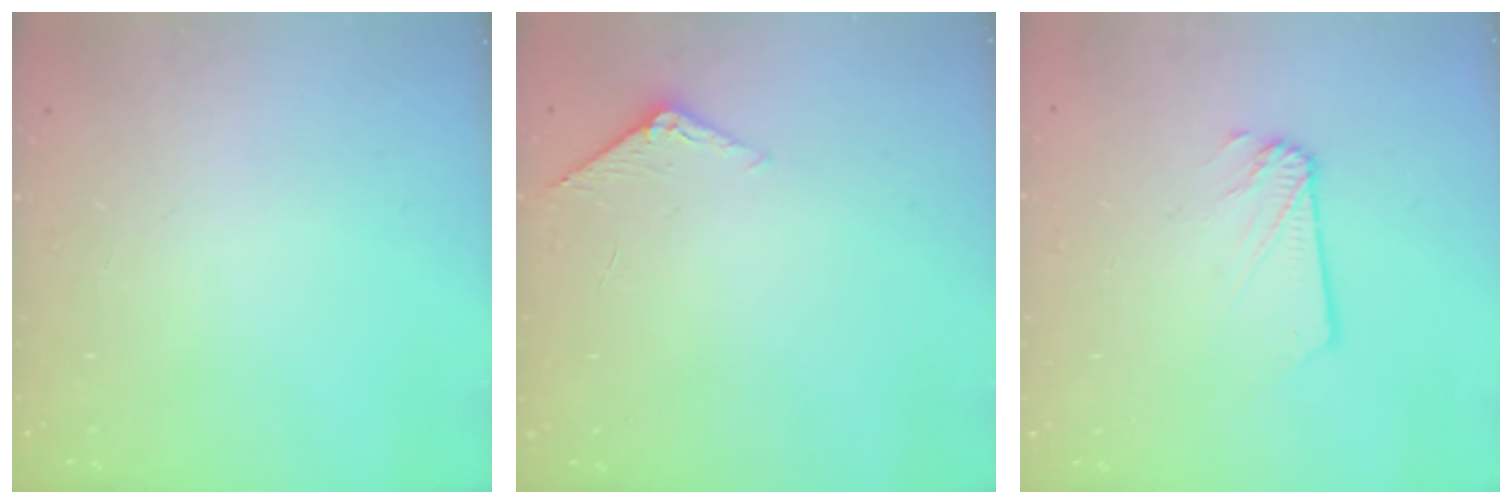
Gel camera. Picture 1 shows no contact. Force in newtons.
{"total": 5.0, "press": 4.9, "slide": 0.5}
{"total": 1.2, "press": 1.2, "slide": 0.1}